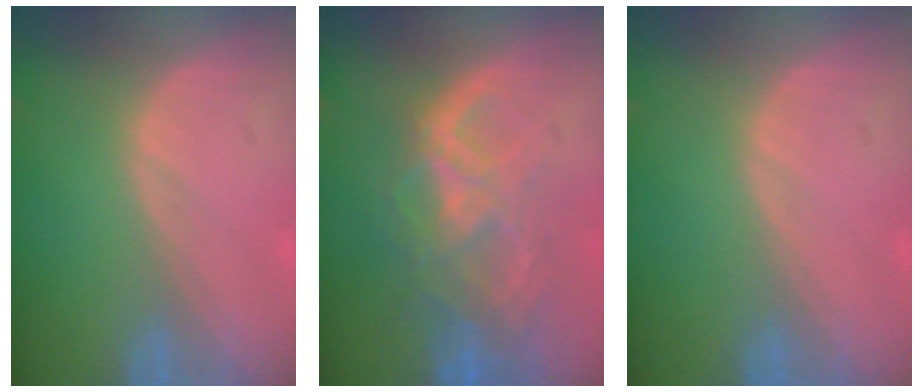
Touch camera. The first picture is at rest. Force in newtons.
{"total": 8.7, "press": 7.5, "slide": 4.3}
{"total": 0.0}